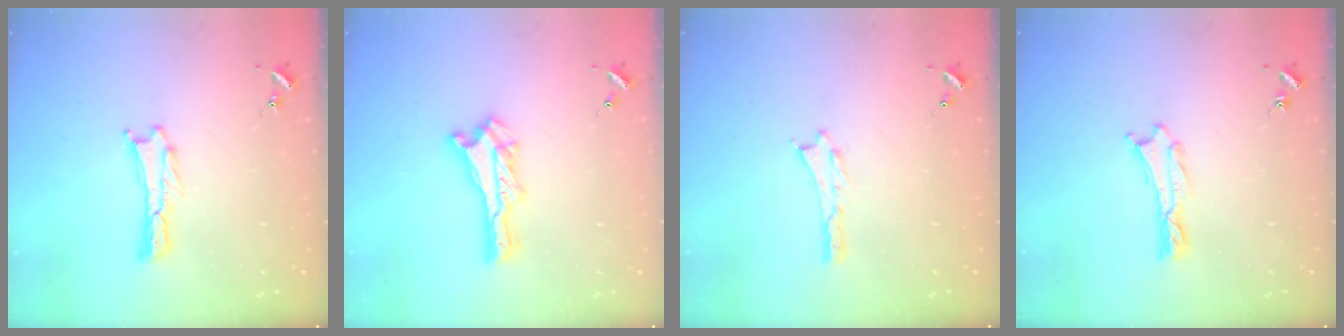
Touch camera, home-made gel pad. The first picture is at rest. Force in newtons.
{"total": 0.6, "press": 0.5, "slide": 0.2}
{"total": 0.0}
{"total": 0.0}